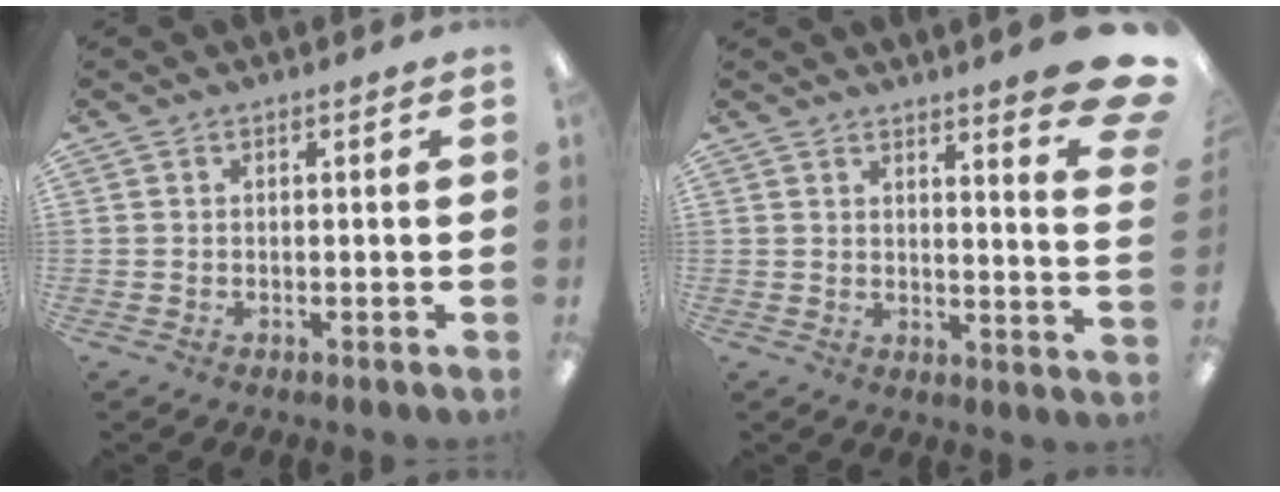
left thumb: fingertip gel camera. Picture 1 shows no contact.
{"total": 8.6, "force": [6.2, 1.1, 5.9], "torque": [-0.079, -0.054, 0.102]}